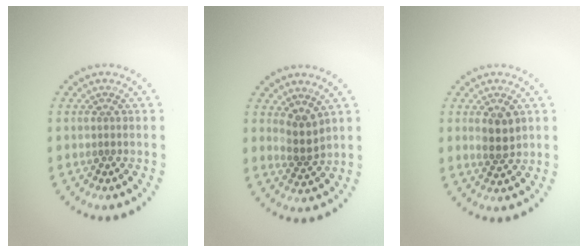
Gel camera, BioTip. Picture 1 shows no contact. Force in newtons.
{"total": 2.2, "press": 1.6, "slide": 1.4}
{"total": 2.3, "press": 2.2, "slide": 0.7}